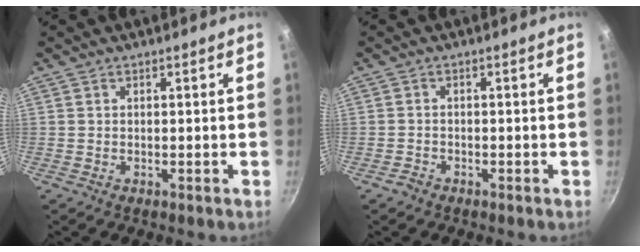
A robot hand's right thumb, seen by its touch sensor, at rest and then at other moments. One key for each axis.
{"total": 1.5, "fx": -1.1, "fy": 0.9, "fz": 0.2, "tx": -0.006, "ty": 0.014, "tz": -0.022}